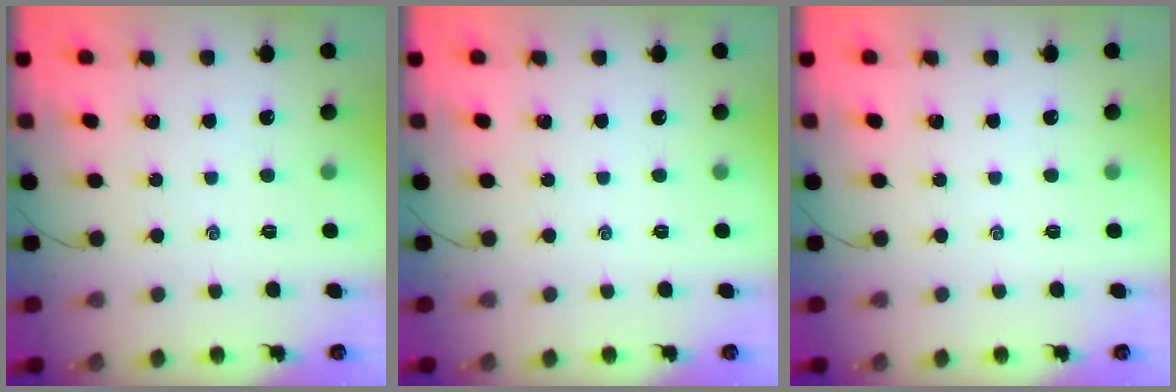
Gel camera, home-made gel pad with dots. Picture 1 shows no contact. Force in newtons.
{"total": 0.0}
{"total": 0.0}